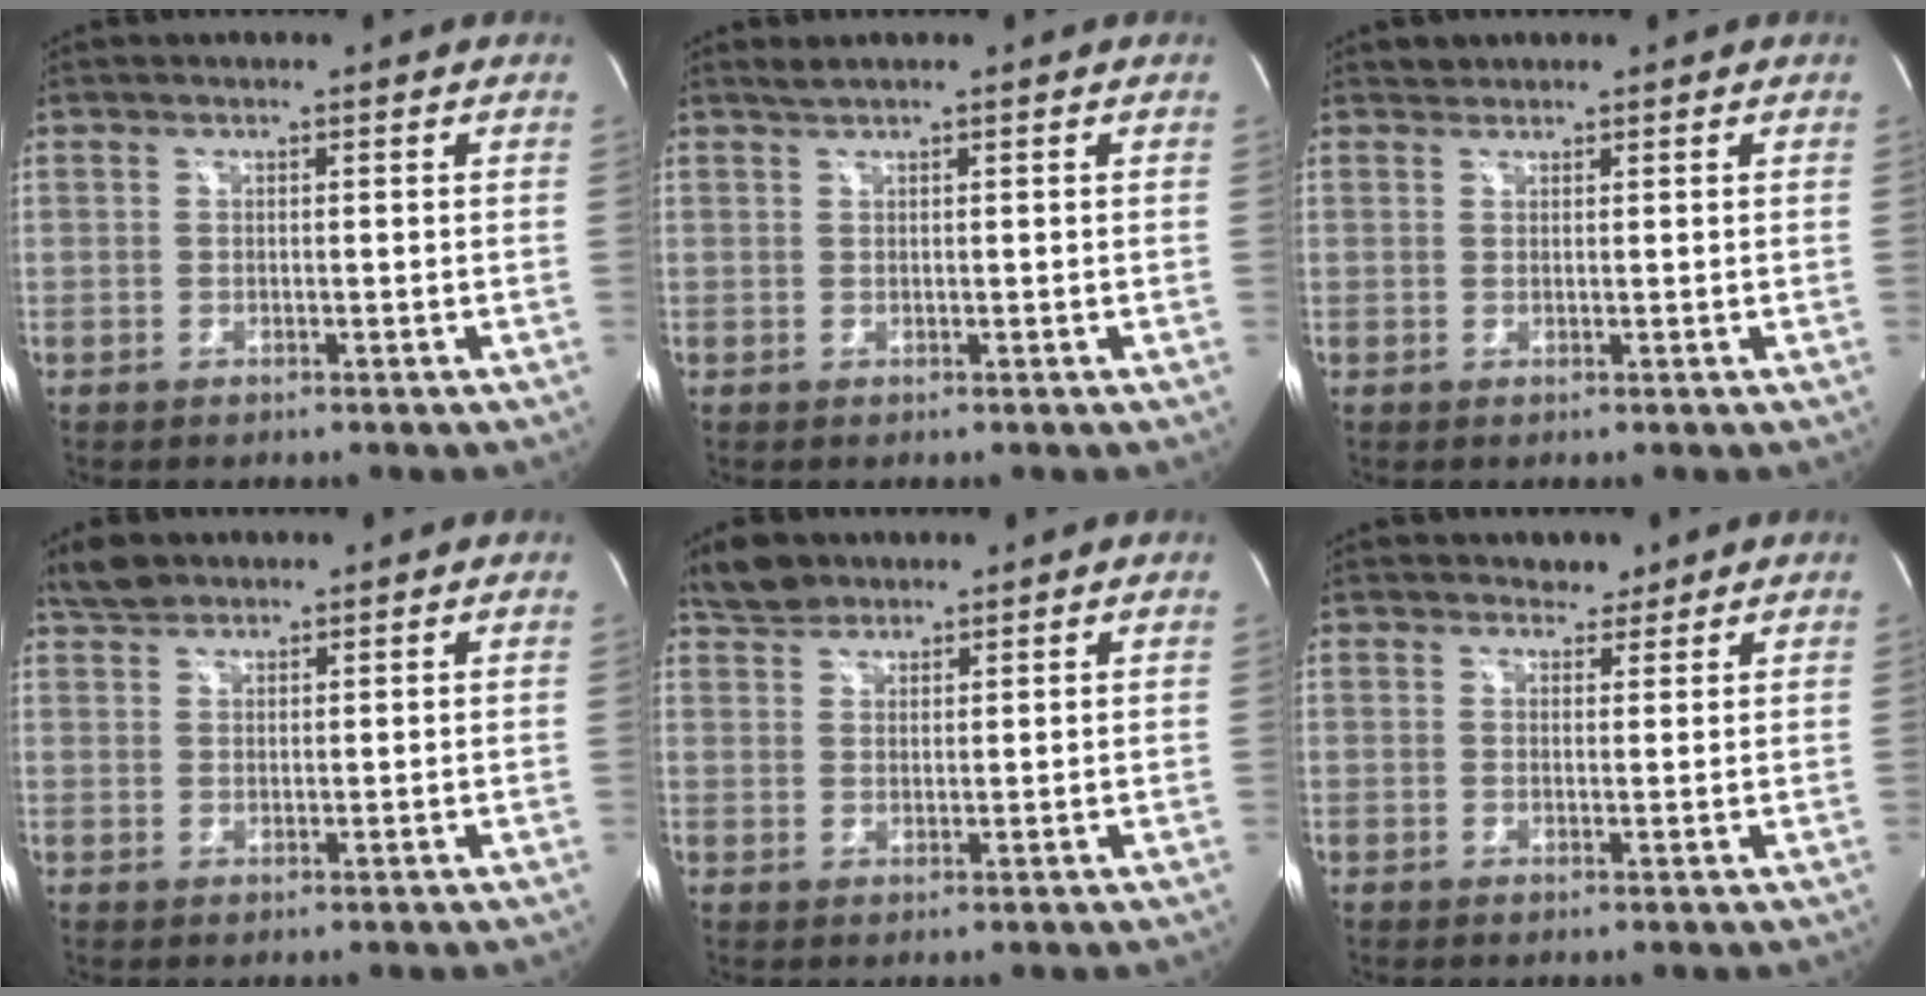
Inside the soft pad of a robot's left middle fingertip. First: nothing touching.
{"total": 0.9, "force": [0.8, -0.2, 0.4], "torque": [-0.013, 0.006, 0.022]}
{"total": 0.9, "force": [0.8, 0.4, -0.2], "torque": [0.000, 0.006, 0.013]}
{"total": 3.1, "force": [2.7, 1.3, 0.7], "torque": [-0.021, 0.012, 0.051]}
{"total": 4.0, "force": [3.5, 1.8, 0.7], "torque": [-0.019, 0.016, 0.066]}
{"total": 2.1, "force": [1.8, 1.1, 0.1], "torque": [0.000, 0.000, 0.024]}